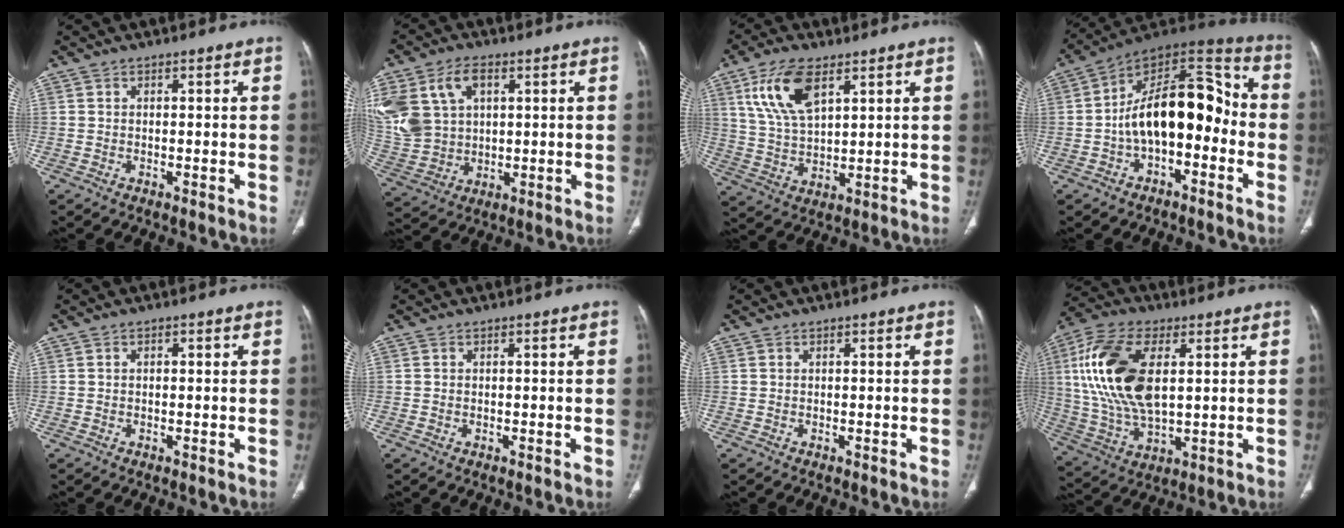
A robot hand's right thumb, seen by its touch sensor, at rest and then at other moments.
{"total": 15.5, "force": [5.0, 11.0, 9.8], "torque": [-0.213, 0.004, 0.113]}
{"total": 11.7, "force": [5.7, 5.4, 8.6], "torque": [-0.166, -0.016, 0.118]}
{"total": 18.6, "force": [-2.9, 10.3, 15.2], "torque": [-0.213, 0.068, -0.054]}
{"total": 0.7, "force": [0.1, 0.4, 0.5], "torque": [-0.010, 0.003, 0.002]}
{"total": 0.0}
{"total": 0.0}
{"total": 19.4, "force": [3.9, 10.0, 16.2], "torque": [-0.336, -0.004, 0.076]}